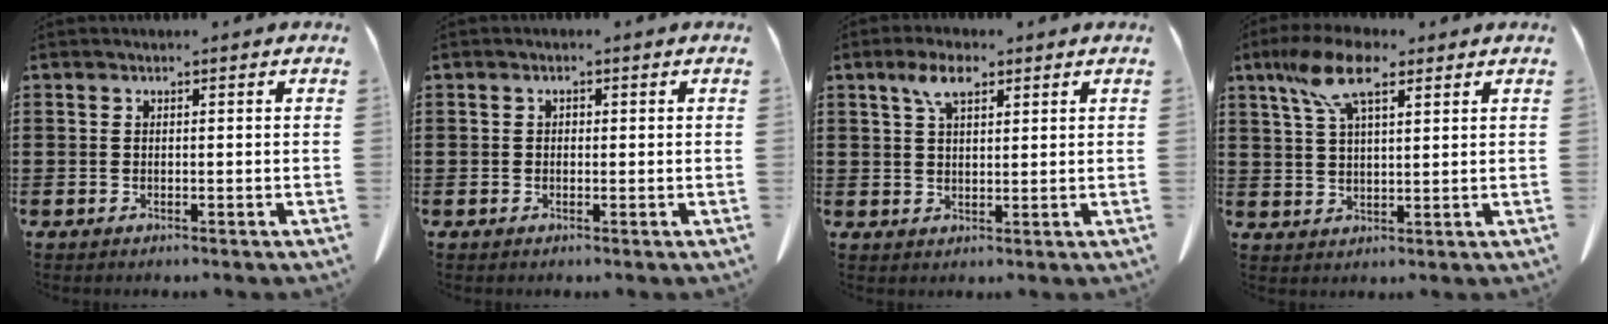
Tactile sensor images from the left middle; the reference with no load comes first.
{"total": 0.6, "force": [0.1, 0.5, 0.4], "torque": [-0.010, 0.002, 0.002]}
{"total": 5.1, "force": [2.9, 2.2, 3.6], "torque": [-0.080, 0.007, 0.052]}
{"total": 8.8, "force": [5.2, 2.9, 6.5], "torque": [-0.148, 0.002, 0.093]}